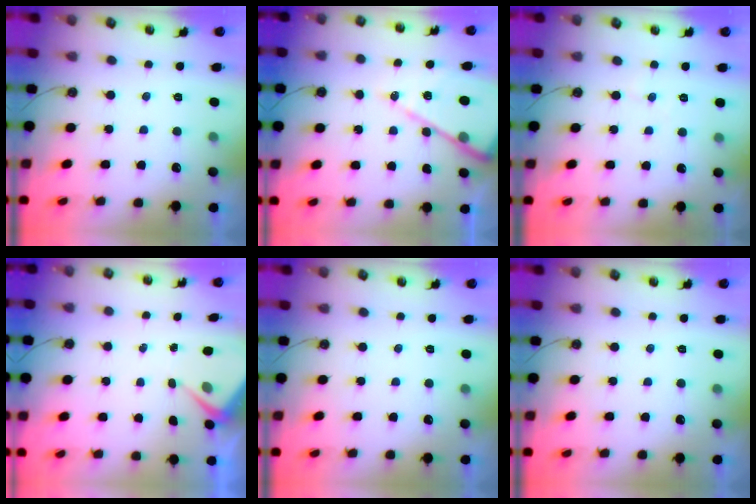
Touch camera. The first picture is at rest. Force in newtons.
{"total": 16.6, "press": 16.5, "slide": 1.7}
{"total": 3.9, "press": 3.9, "slide": 0.6}
{"total": 3.7, "press": 3.6, "slide": 0.6}
{"total": 0.0}
{"total": 0.0}